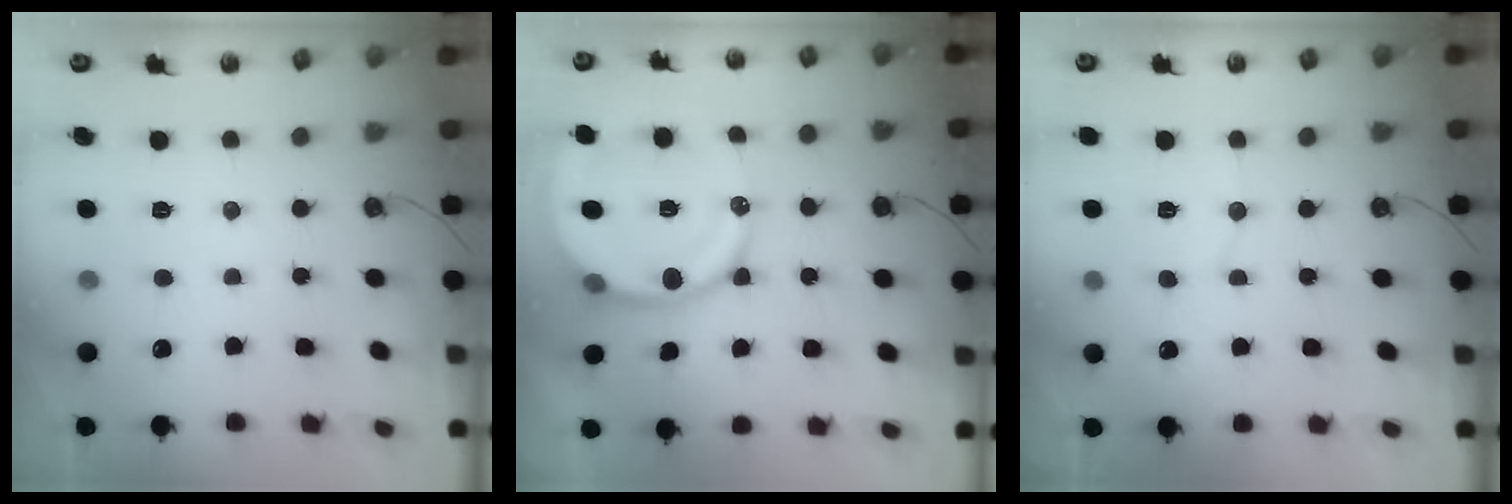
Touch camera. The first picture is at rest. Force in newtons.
{"total": 16.7, "press": 16.6, "slide": 2.3}
{"total": 5.6, "press": 5.5, "slide": 0.7}